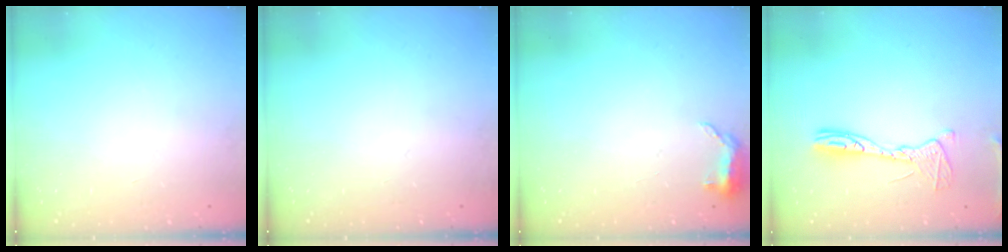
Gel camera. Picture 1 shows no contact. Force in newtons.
{"total": 2.8, "press": 2.2, "slide": 1.7}
{"total": 5.7, "press": 5.6, "slide": 1.4}
{"total": 12.0, "press": 11.9, "slide": 1.1}